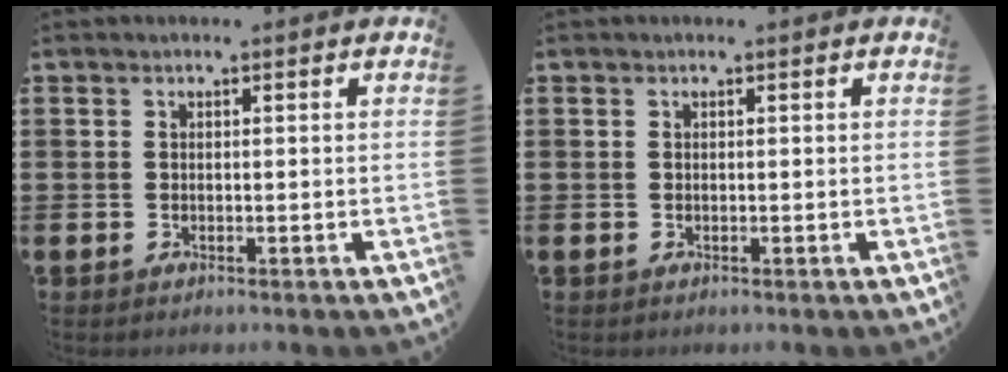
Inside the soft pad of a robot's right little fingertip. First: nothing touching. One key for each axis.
{"total": 0.0}